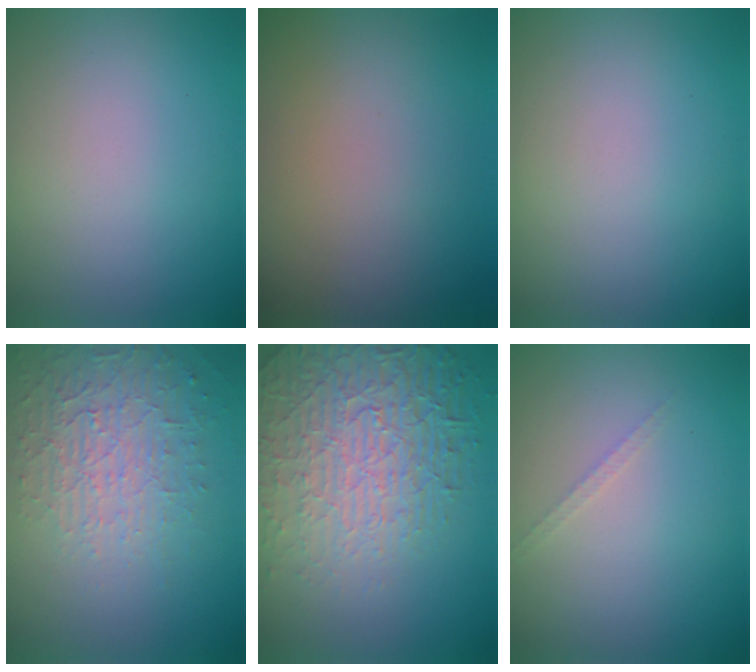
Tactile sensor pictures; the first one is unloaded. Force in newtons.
{"total": 0.0}
{"total": 0.0}
{"total": 3.8, "press": 3.1, "slide": 2.1}
{"total": 7.1, "press": 5.5, "slide": 4.4}
{"total": 0.8, "press": 0.8, "slide": 0.0}